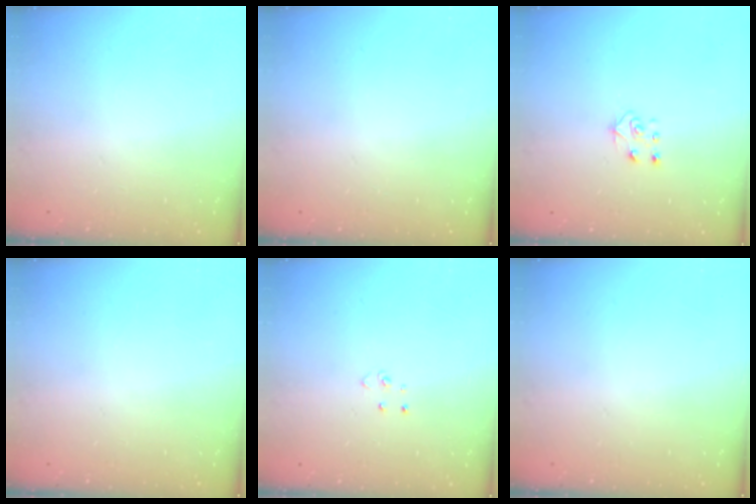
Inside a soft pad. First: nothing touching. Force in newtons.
{"total": 0.0}
{"total": 5.7, "press": 5.7, "slide": 0.5}
{"total": 0.0}
{"total": 3.3, "press": 3.3, "slide": 0.3}
{"total": 0.0}